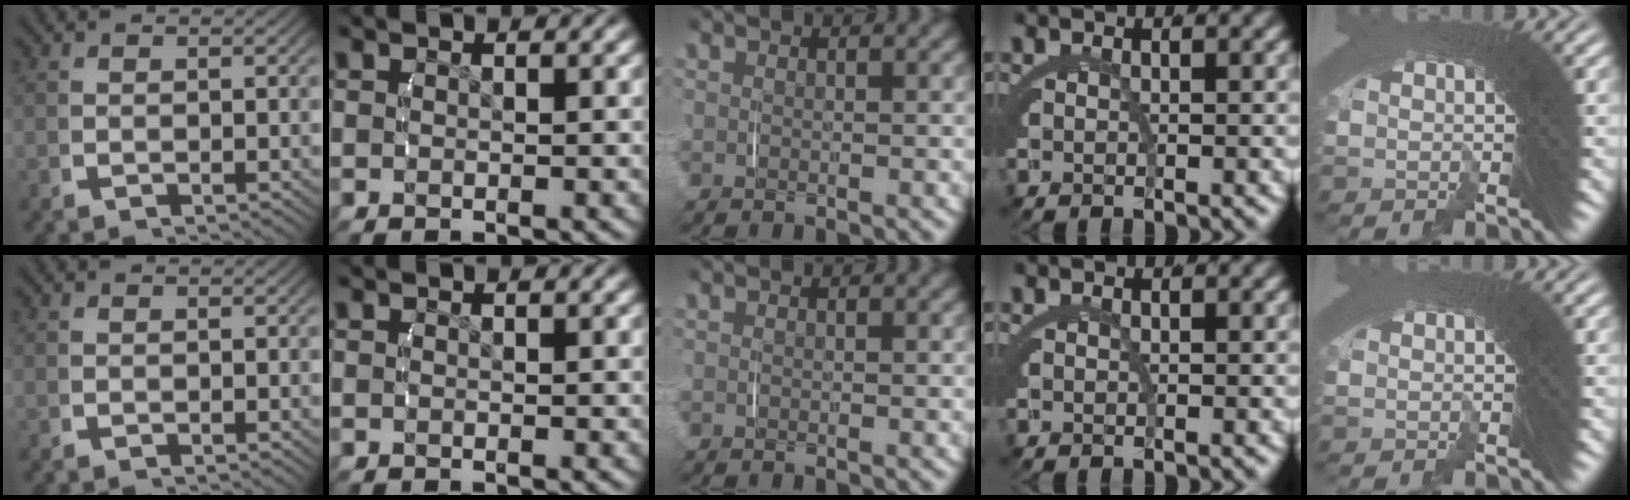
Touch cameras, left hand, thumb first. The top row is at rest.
{"ring": {"total": 0.6, "force": [-0.4, 0.4, 0.1], "torque": [-0.005, -0.003, -0.007]}}